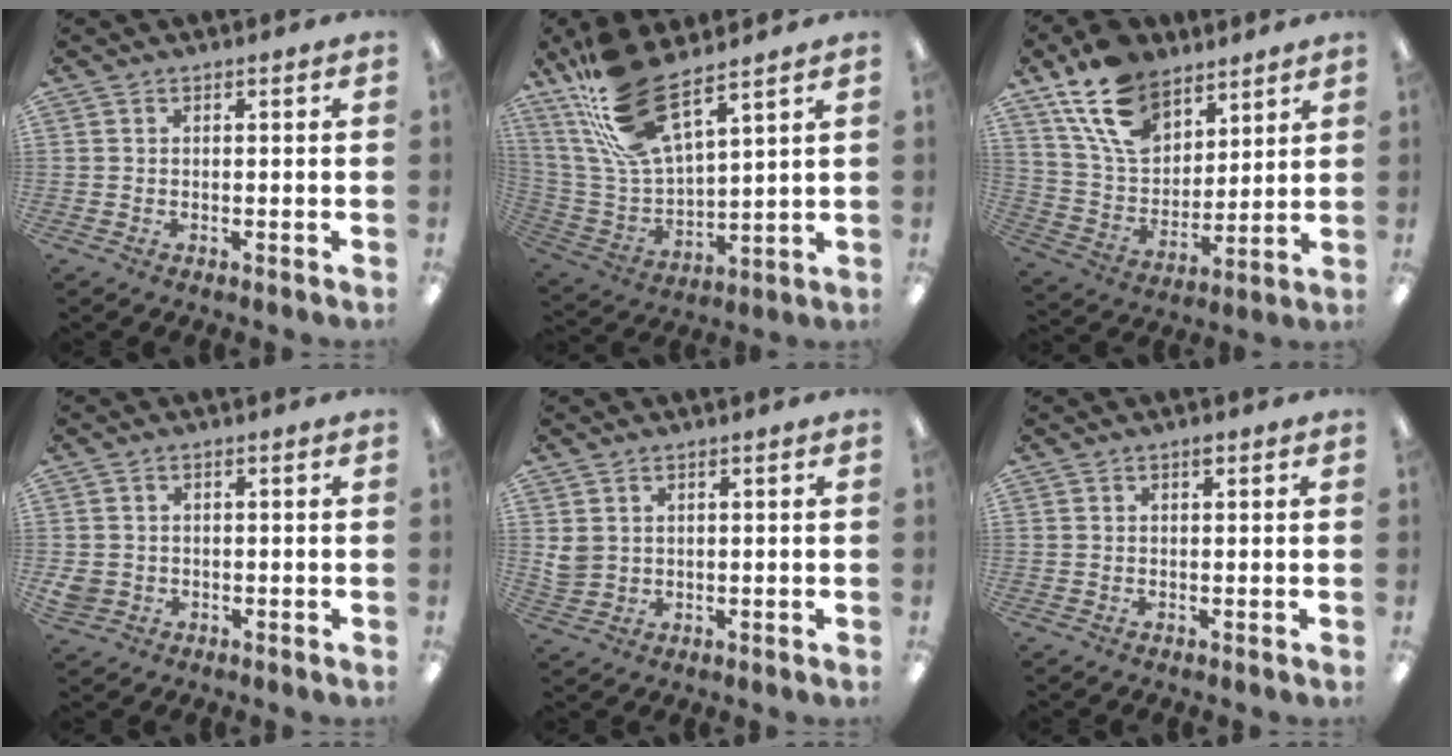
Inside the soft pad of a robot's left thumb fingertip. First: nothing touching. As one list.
[{"total": 18.7, "force": [13.1, 6.4, 11.7], "torque": [-0.261, -0.065, 0.238]}, {"total": 17.0, "force": [11.0, 10.1, 8.1], "torque": [-0.153, -0.047, 0.208]}, {"total": 3.1, "force": [-0.3, 2.8, 1.1], "torque": [-0.027, 0.001, -0.007]}, {"total": 3.0, "force": [1.3, 2.5, 1.0], "torque": [-0.023, 0.003, 0.028]}, {"total": 1.0, "force": [0.6, 0.3, 0.7], "torque": [-0.007, -0.002, 0.009]}]